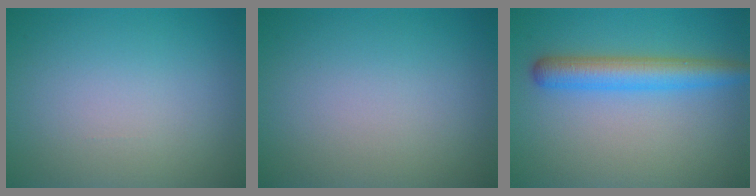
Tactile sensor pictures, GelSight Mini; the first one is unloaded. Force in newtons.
{"total": 0.0}
{"total": 4.4, "press": 4.4, "slide": 0.1}